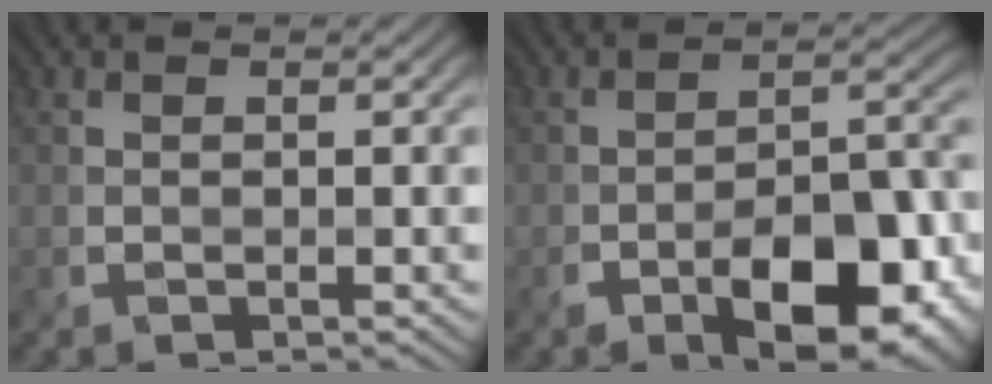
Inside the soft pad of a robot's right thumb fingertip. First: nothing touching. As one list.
[{"total": 11.8, "force": [-5.7, 5.3, 8.9], "torque": [-0.136, -0.008, -0.087]}]